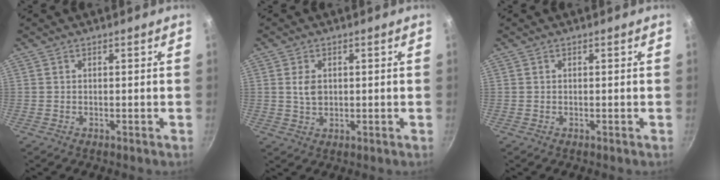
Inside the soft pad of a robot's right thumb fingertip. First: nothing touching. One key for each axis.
{"total": 3.7, "fx": 0.6, "fy": 2.6, "fz": 2.5, "tx": -0.039, "ty": -0.005, "tz": 0.013}
{"total": 0.0}